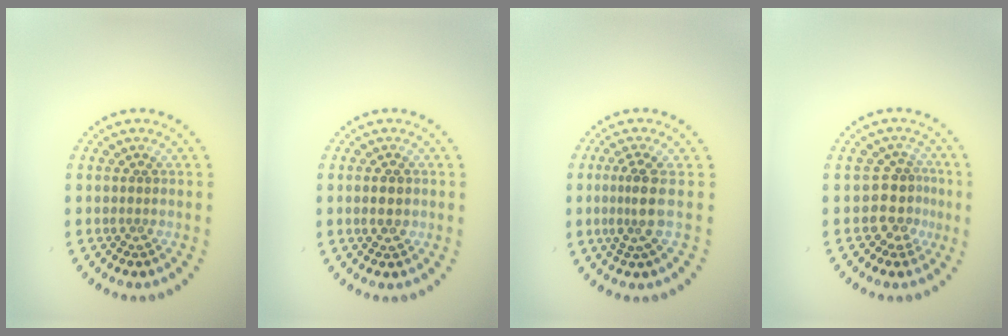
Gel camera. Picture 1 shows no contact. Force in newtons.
{"total": 2.3, "press": 2.3, "slide": 0.1}
{"total": 2.6, "press": 1.9, "slide": 1.8}
{"total": 2.9, "press": 2.2, "slide": 1.9}